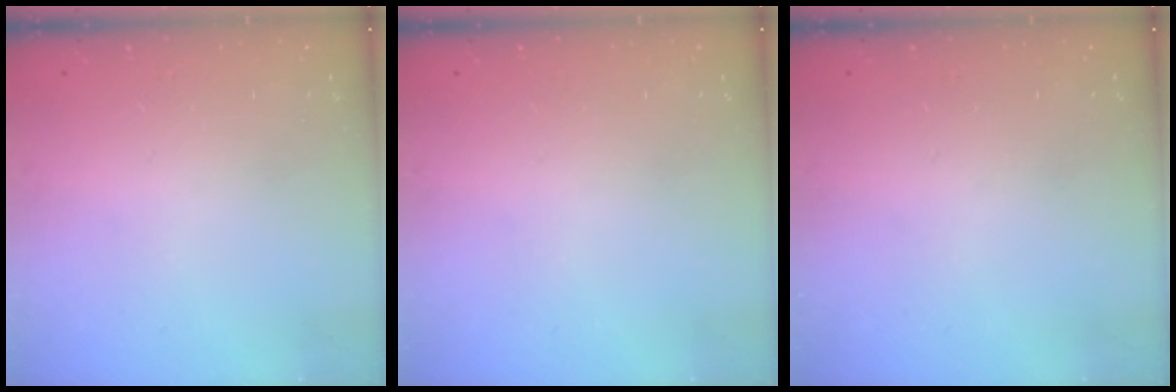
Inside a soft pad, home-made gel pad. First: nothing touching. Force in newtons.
{"total": 0.0}
{"total": 0.0}